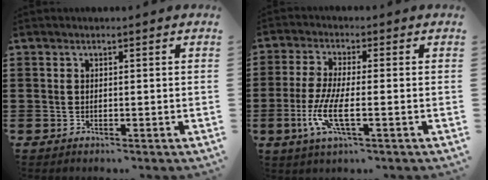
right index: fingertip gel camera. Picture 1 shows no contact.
{"total": 7.1, "force": [-2.2, 1.6, 6.6], "torque": [-0.152, -0.019, -0.048]}